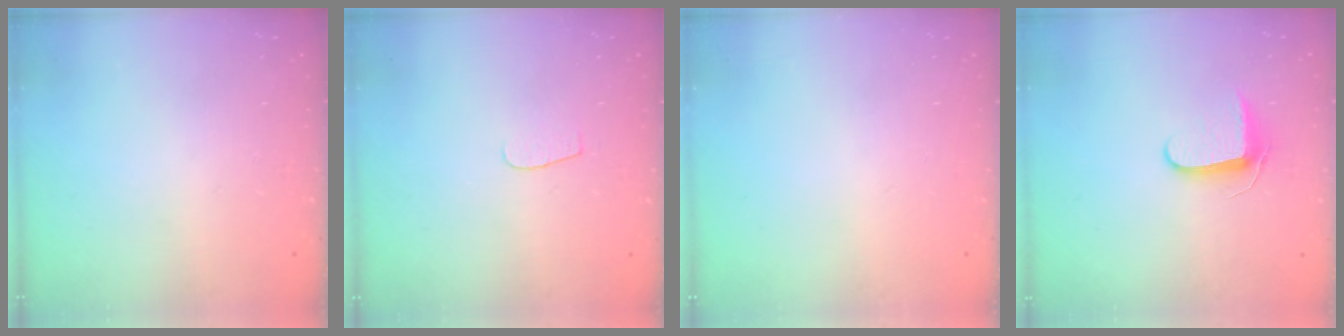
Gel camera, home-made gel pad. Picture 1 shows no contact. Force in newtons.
{"total": 3.5, "press": 3.5, "slide": 0.3}
{"total": 0.0}
{"total": 7.7, "press": 7.6, "slide": 0.8}